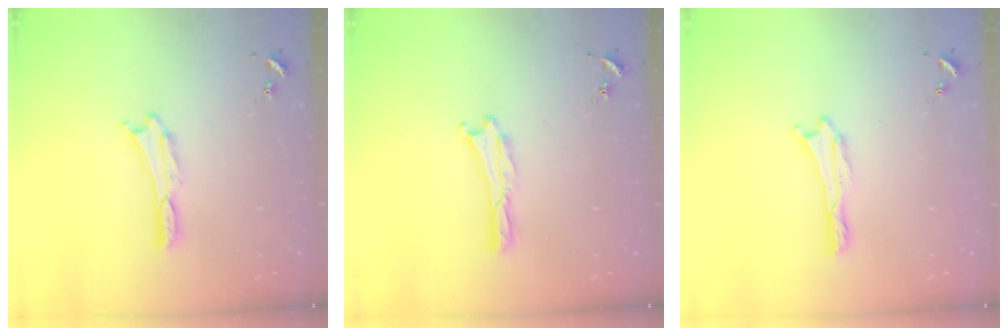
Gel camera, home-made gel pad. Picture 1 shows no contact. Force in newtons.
{"total": 0.0}
{"total": 0.0}